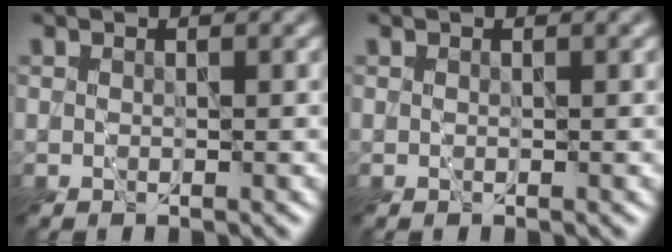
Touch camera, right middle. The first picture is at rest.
{"total": 0.0}